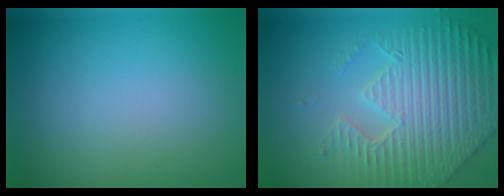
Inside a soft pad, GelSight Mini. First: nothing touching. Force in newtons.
{"total": 8.2, "press": 5.9, "slide": 5.6}